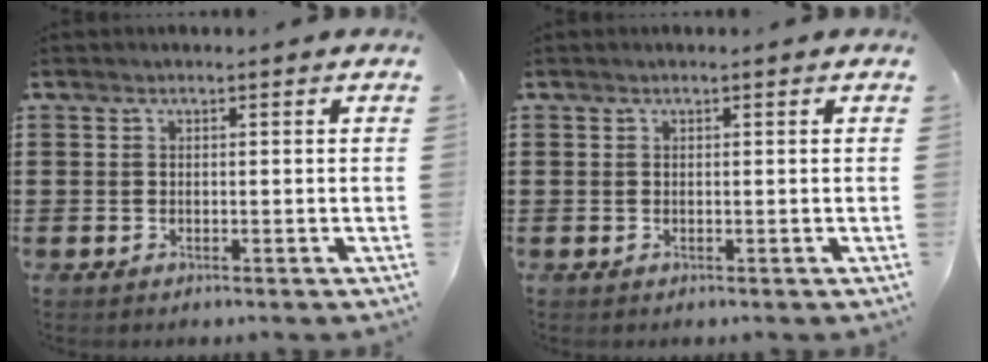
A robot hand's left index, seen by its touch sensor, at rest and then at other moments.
{"total": 0.0}